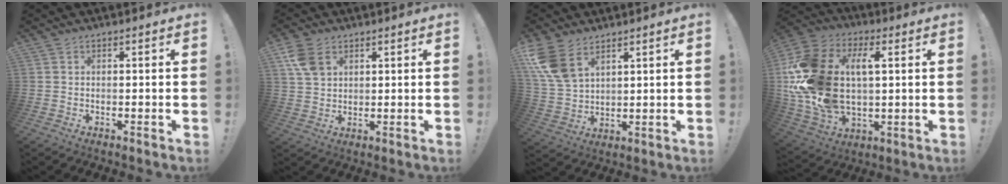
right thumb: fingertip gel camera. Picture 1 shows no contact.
{"total": 8.0, "force": [3.7, 5.5, 4.5], "torque": [-0.077, -0.008, 0.073]}
{"total": 11.3, "force": [6.6, 6.5, 6.4], "torque": [-0.134, -0.025, 0.132]}
{"total": 24.0, "force": [4.0, 15.7, 17.7], "torque": [-0.360, -0.003, 0.075]}